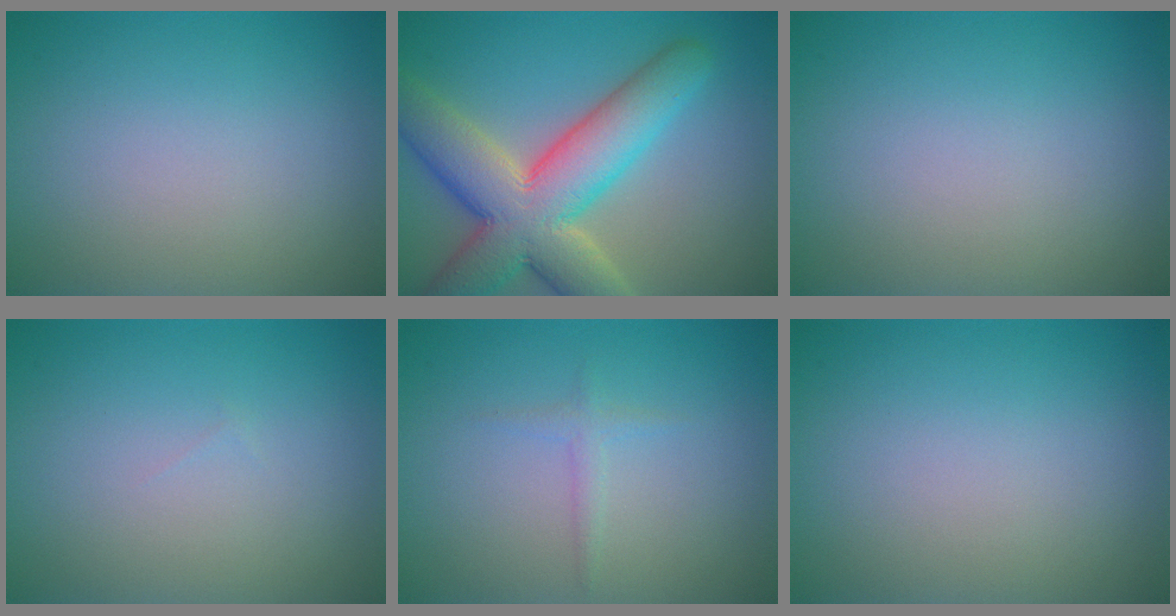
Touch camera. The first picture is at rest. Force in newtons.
{"total": 11.0, "press": 10.9, "slide": 0.6}
{"total": 0.0}
{"total": 0.0}
{"total": 1.0, "press": 1.0, "slide": 0.1}
{"total": 0.0}